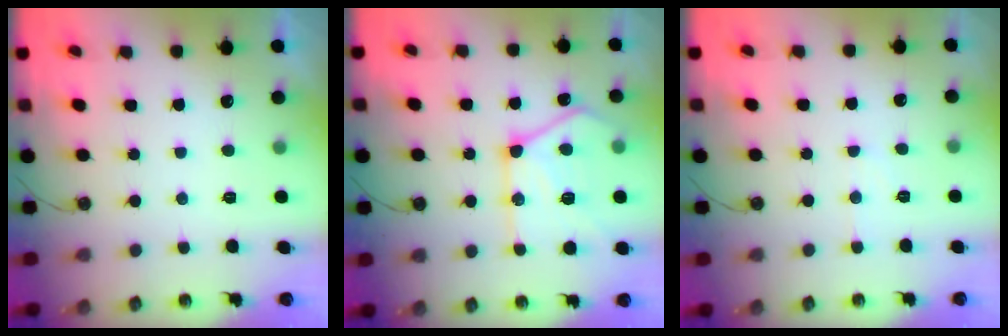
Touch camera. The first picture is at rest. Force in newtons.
{"total": 19.0, "press": 19.0, "slide": 1.4}
{"total": 5.0, "press": 5.0, "slide": 0.7}